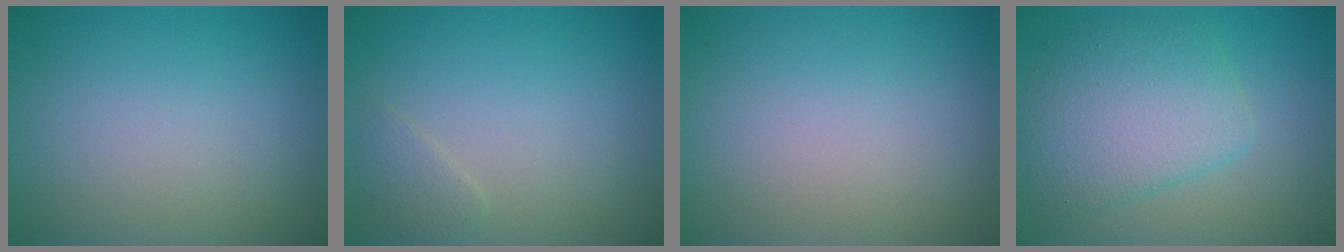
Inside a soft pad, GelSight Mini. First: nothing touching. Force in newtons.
{"total": 1.2, "press": 1.2, "slide": 0.0}
{"total": 0.0}
{"total": 5.8, "press": 5.8, "slide": 0.1}